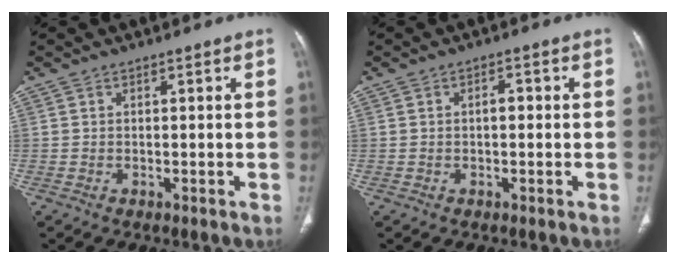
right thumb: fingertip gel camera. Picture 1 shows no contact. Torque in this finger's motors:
{"motor_torque": [0.50, 0.73, 0.39, -0.01, -0.02]}